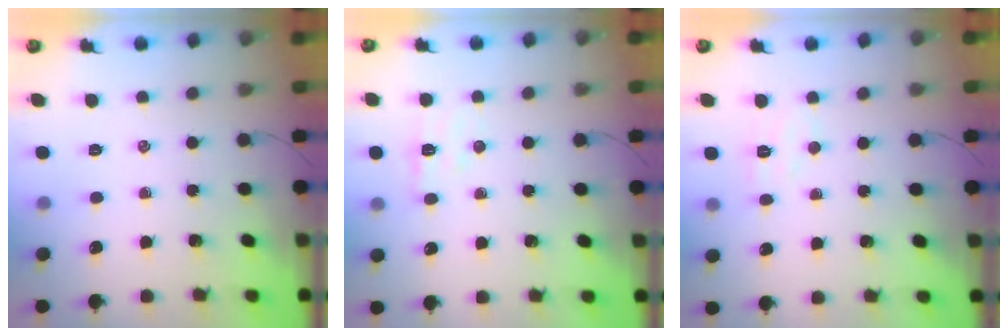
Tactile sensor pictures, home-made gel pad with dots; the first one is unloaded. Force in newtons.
{"total": 7.4, "press": 7.3, "slide": 1.1}
{"total": 5.0, "press": 4.9, "slide": 1.1}